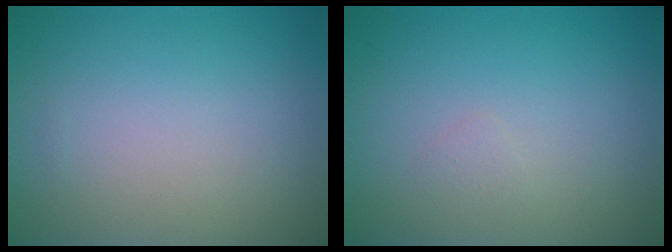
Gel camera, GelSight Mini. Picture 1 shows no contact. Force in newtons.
{"total": 0.5, "press": 0.5, "slide": 0.0}